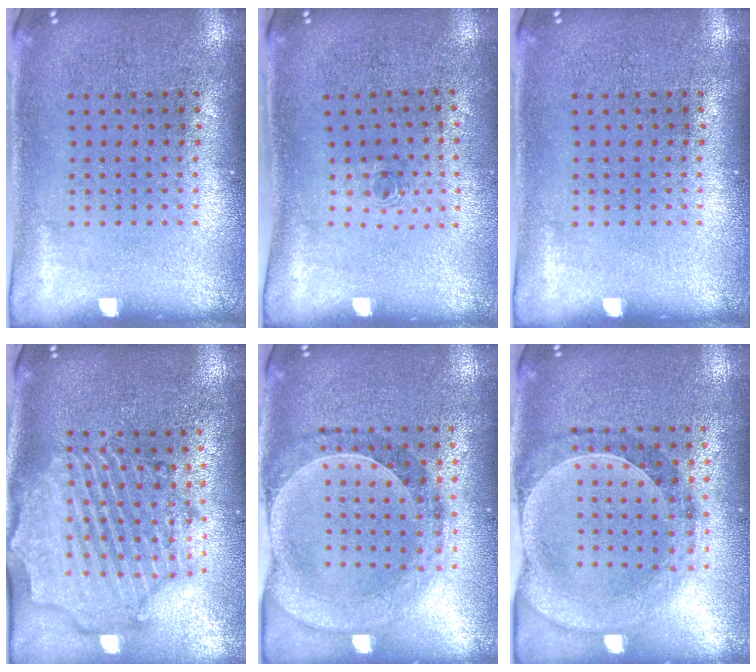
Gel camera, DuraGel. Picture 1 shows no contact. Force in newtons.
{"total": 0.6, "press": 0.2, "slide": 0.6}
{"total": 0.0}
{"total": 2.8, "press": 2.5, "slide": 1.3}
{"total": 0.6, "press": 0.6, "slide": 0.2}
{"total": 0.6, "press": 0.6, "slide": 0.2}